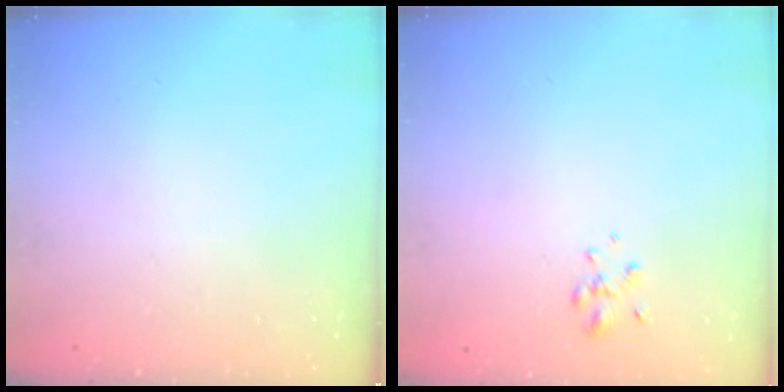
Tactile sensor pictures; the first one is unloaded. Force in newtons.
{"total": 2.6, "press": 2.5, "slide": 0.9}